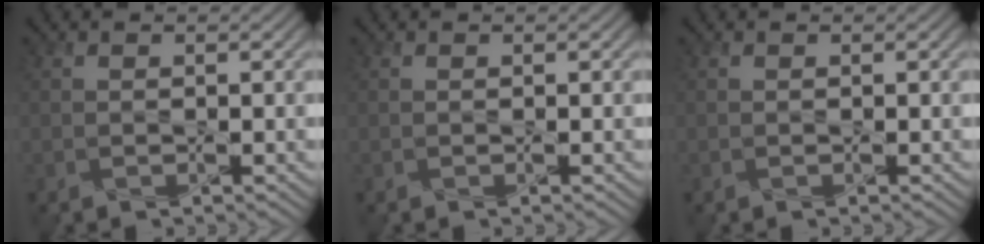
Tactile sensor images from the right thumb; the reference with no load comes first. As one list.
[{"total": 0.0}, {"total": 0.0}]